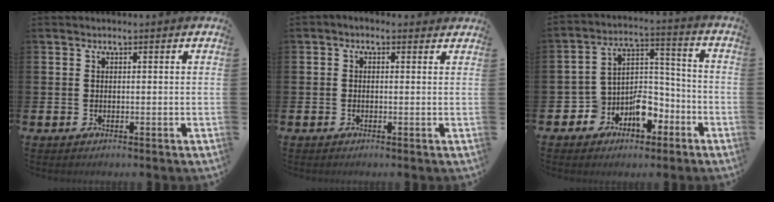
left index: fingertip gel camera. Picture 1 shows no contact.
{"total": 0.6, "force": [-0.4, 0.3, 0.3], "torque": [-0.002, -0.001, -0.008]}
{"total": 7.3, "force": [-3.8, 5.5, 3.0], "torque": [-0.066, 0.003, -0.070]}